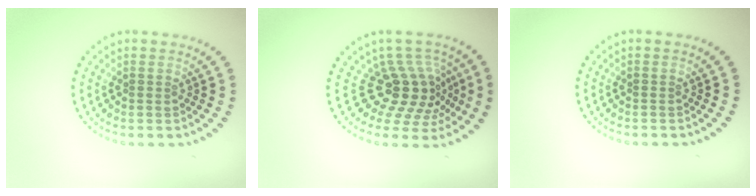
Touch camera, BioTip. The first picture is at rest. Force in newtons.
{"total": 4.6, "press": 3.4, "slide": 3.1}
{"total": 0.0}